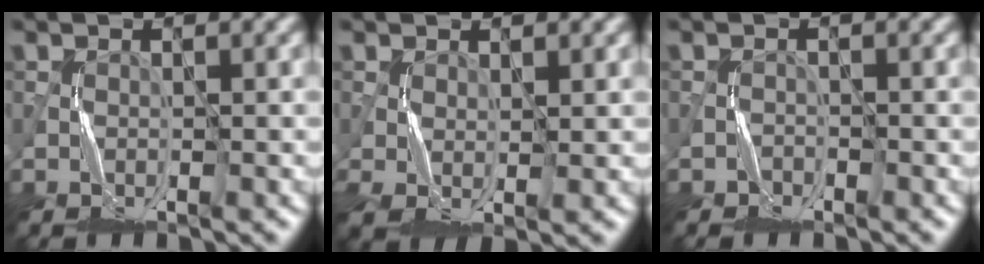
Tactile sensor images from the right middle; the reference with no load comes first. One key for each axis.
{"total": 2.8, "fx": 0.1, "fy": 1.4, "fz": 2.4, "tx": -0.064, "ty": -0.001, "tz": 0.005}
{"total": 1.0, "fx": -0.7, "fy": 0.5, "fz": -0.5, "tx": 0.008, "ty": 0.004, "tz": -0.014}